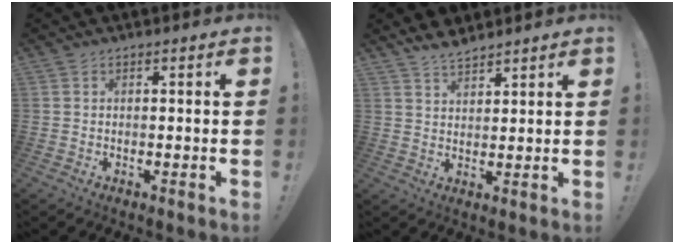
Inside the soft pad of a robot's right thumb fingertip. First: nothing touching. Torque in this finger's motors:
{"motor_torque": [-0.17, 0.01, 0.39, 0.33, 0.00]}